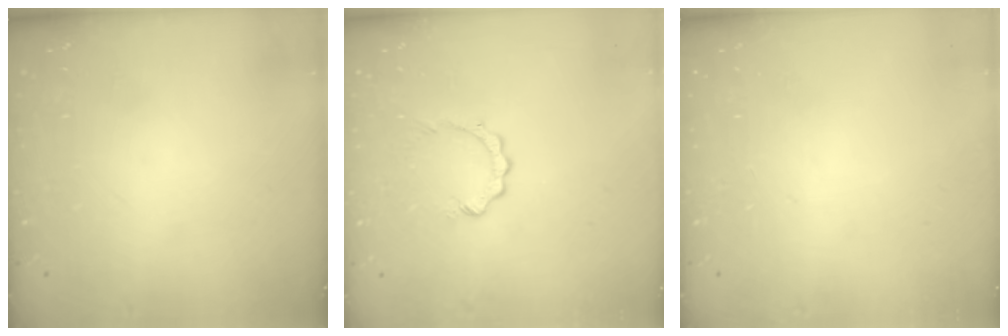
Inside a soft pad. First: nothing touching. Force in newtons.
{"total": 2.6, "press": 2.6, "slide": 0.3}
{"total": 0.0}